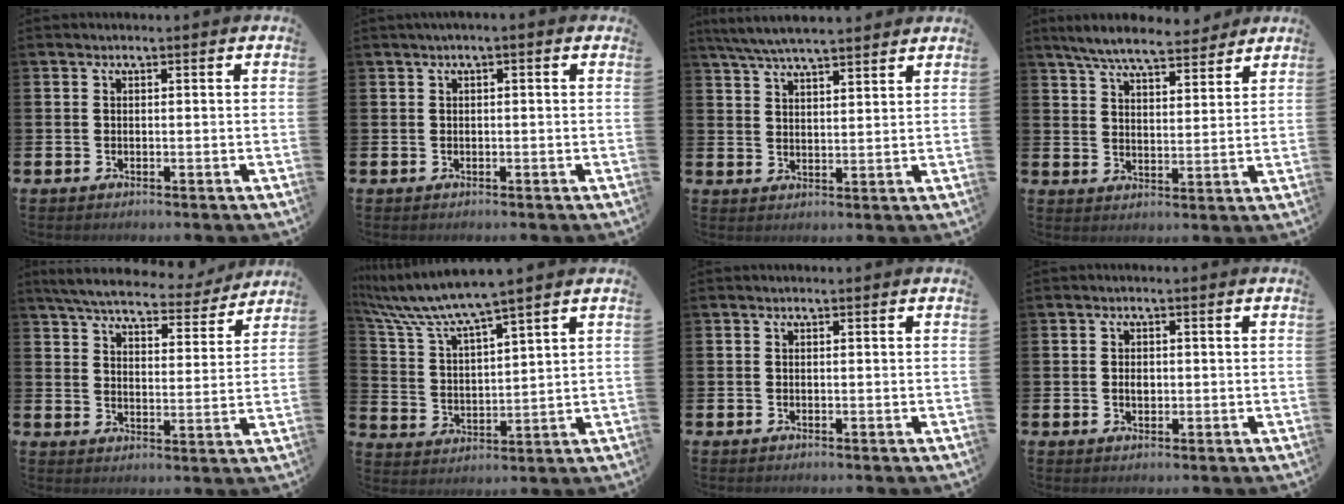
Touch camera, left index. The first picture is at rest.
{"total": 0.7, "force": [-0.2, 0.1, 0.6], "torque": [-0.017, 0.004, -0.002]}
{"total": 6.0, "force": [5.7, 0.6, 1.7], "torque": [-0.057, -0.017, 0.106]}
{"total": 7.1, "force": [6.6, 1.4, 2.3], "torque": [-0.058, -0.031, 0.116]}
{"total": 6.4, "force": [6.0, 1.3, 2.0], "torque": [-0.055, -0.035, 0.100]}
{"total": 7.1, "force": [6.5, 0.0, 3.0], "torque": [-0.090, -0.034, 0.111]}
{"total": 0.0}
{"total": 1.6, "force": [0.0, 1.2, 1.2], "torque": [-0.002, -0.002, -0.007]}